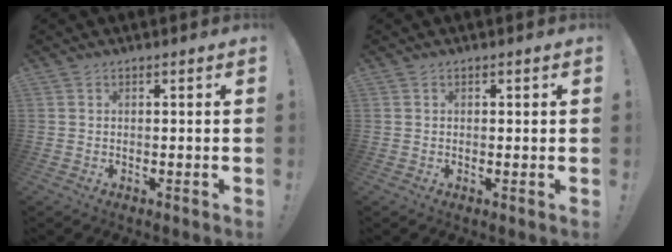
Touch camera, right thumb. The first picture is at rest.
{"total": 0.7, "force": [0.5, 0.5, 0.1], "torque": [0.000, 0.000, 0.010]}